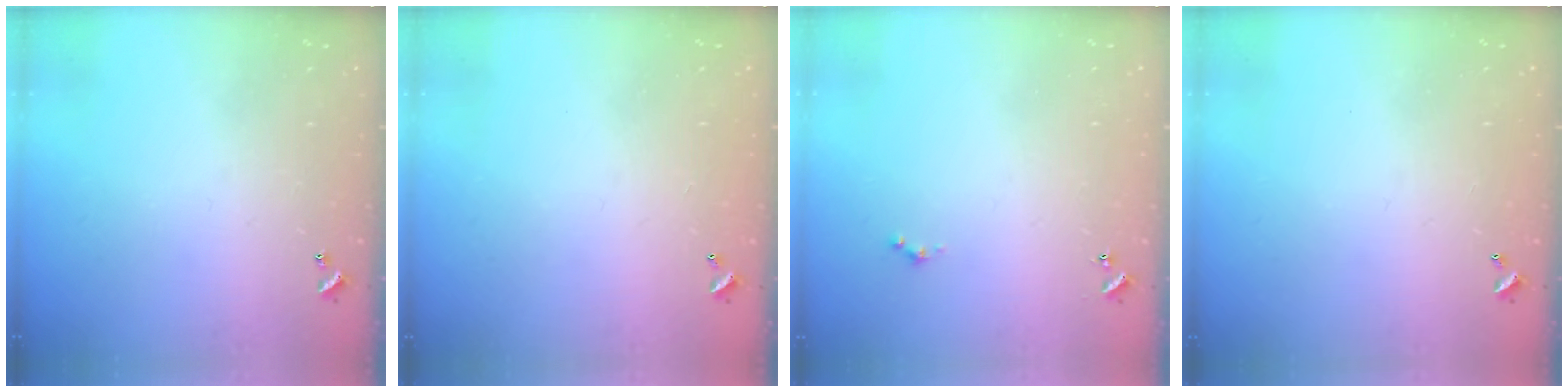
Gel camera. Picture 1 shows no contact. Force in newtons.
{"total": 2.8, "press": 2.8, "slide": 0.1}
{"total": 0.0}
{"total": 2.7, "press": 2.7, "slide": 0.1}